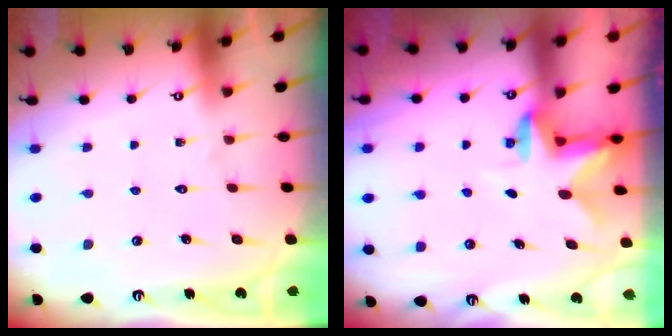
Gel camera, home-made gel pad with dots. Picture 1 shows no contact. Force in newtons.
{"total": 2.5, "press": 2.5, "slide": 0.5}